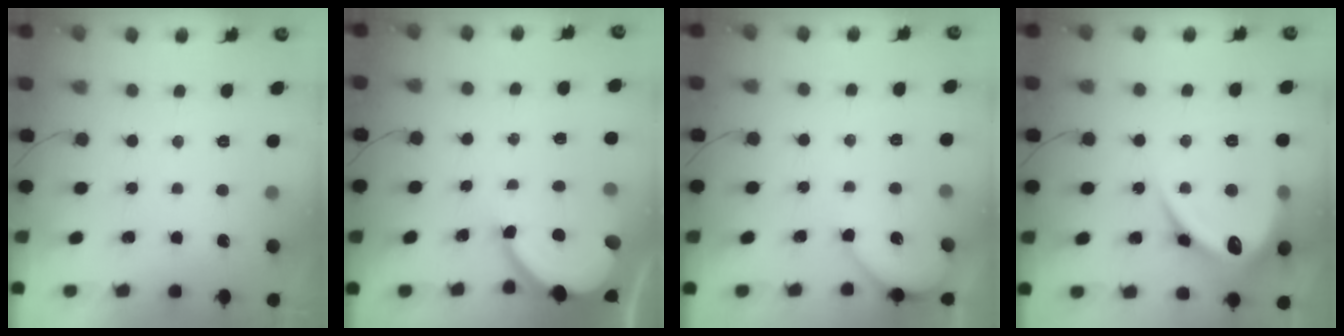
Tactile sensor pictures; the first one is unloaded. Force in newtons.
{"total": 6.4, "press": 6.3, "slide": 0.6}
{"total": 4.6, "press": 4.6, "slide": 0.5}
{"total": 18.1, "press": 18.1, "slide": 0.3}